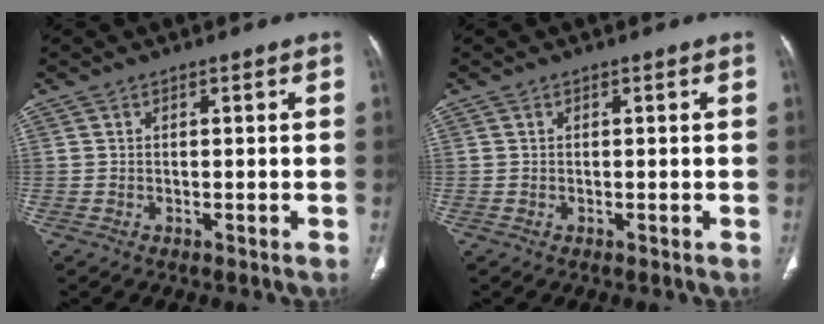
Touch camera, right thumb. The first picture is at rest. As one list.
[{"total": 0.0}]